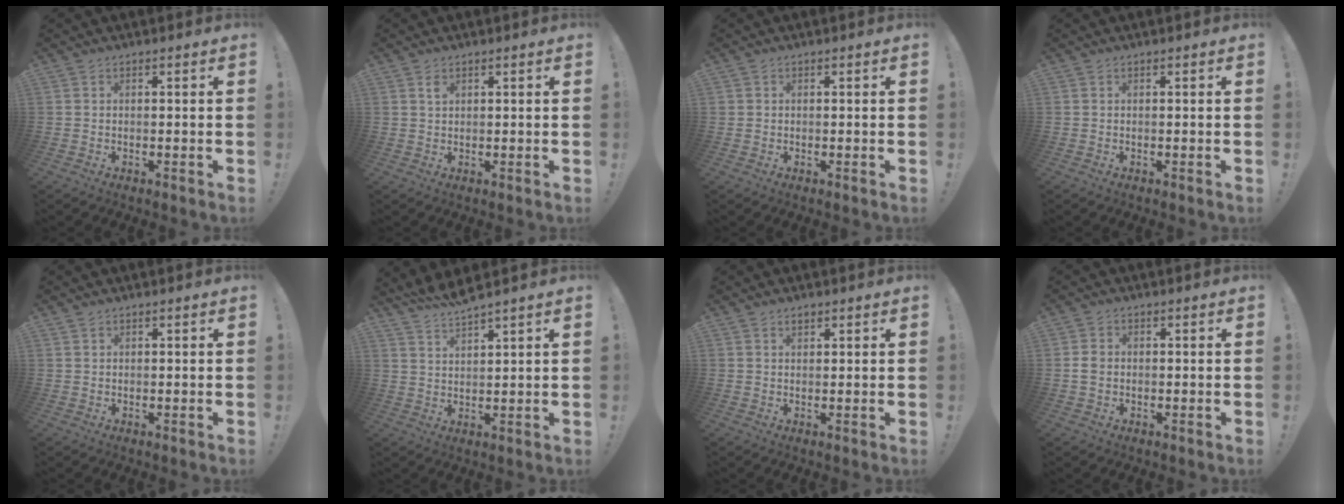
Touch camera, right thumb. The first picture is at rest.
{"total": 1.5, "force": [0.9, 0.8, 1.0], "torque": [-0.011, -0.003, 0.015]}
{"total": 0.8, "force": [0.1, 0.8, -0.1], "torque": [0.002, 0.001, 0.002]}
{"total": 0.0}
{"total": 0.8, "force": [0.6, 0.5, 0.2], "torque": [0.000, -0.002, 0.012]}
{"total": 5.3, "force": [4.9, -0.4, 2.1], "torque": [-0.057, -0.028, 0.092]}
{"total": 1.5, "force": [1.1, 0.8, 0.6], "torque": [-0.004, -0.003, 0.019]}
{"total": 2.5, "force": [-0.2, 2.0, 1.6], "torque": [-0.021, 0.004, -0.006]}